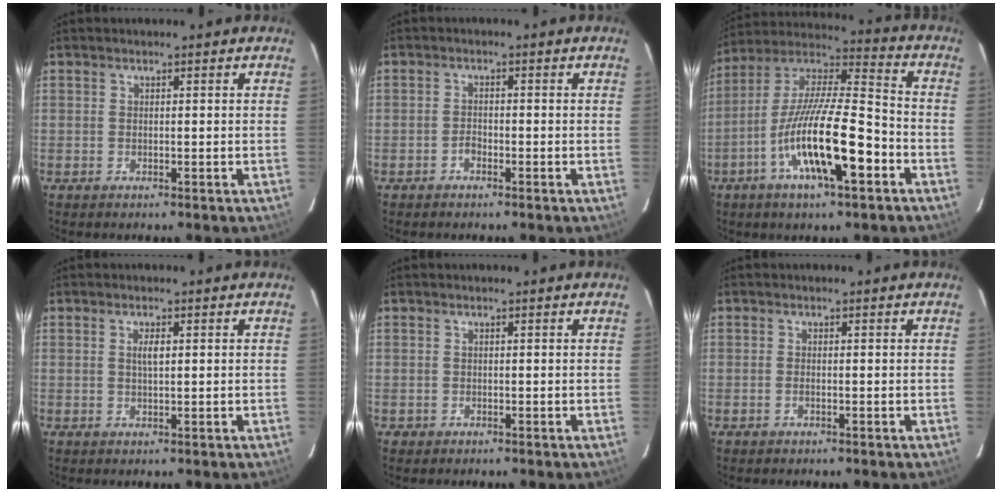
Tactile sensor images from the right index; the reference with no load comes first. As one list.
[{"total": 1.3, "force": [-1.0, 0.8, 0.5], "torque": [-0.009, 0.004, -0.017]}, {"total": 18.5, "force": [-7.4, 4.2, 16.5], "torque": [-0.302, -0.014, -0.137]}, {"total": 1.9, "force": [0.4, 0.7, 1.7], "torque": [-0.032, 0.001, 0.008]}, {"total": 1.1, "force": [-0.5, 1.1, 0.0], "torque": [-0.002, 0.002, -0.004]}, {"total": 0.7, "force": [-0.3, 0.3, 0.6], "torque": [-0.012, 0.000, -0.005]}]